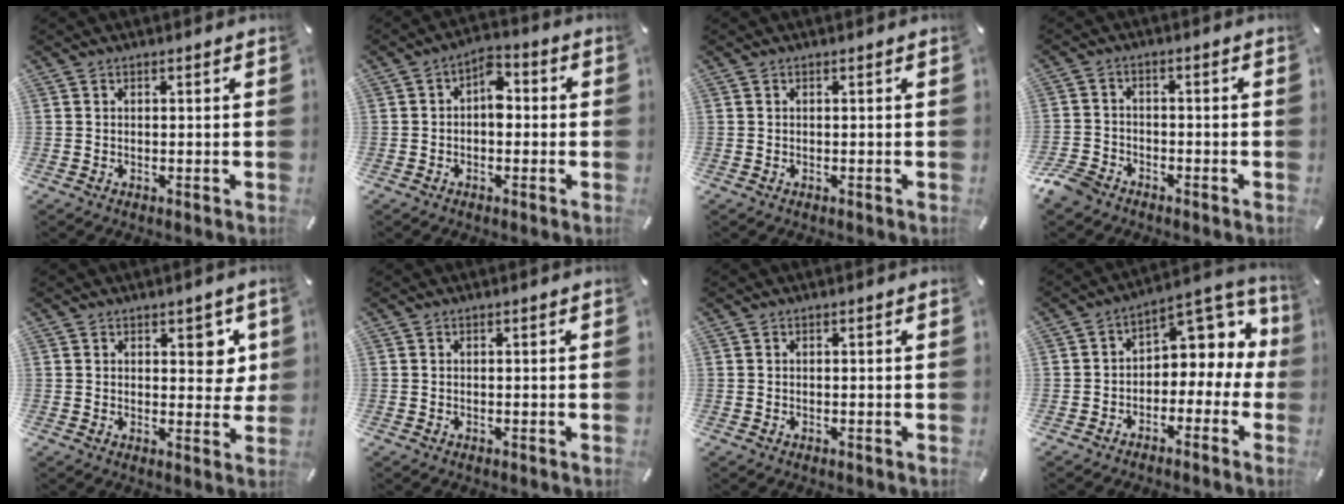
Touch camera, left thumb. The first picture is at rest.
{"total": 5.5, "force": [-0.3, 3.4, 4.3], "torque": [-0.066, 0.010, -0.010]}
{"total": 0.0}
{"total": 5.6, "force": [-4.2, 3.2, 1.7], "torque": [-0.054, 0.015, -0.089]}
{"total": 5.7, "force": [2.5, 3.6, 3.7], "torque": [-0.022, -0.011, 0.034]}
{"total": 0.0}
{"total": 0.0}
{"total": 7.8, "force": [2.3, 5.7, 4.7], "torque": [-0.058, -0.024, 0.040]}